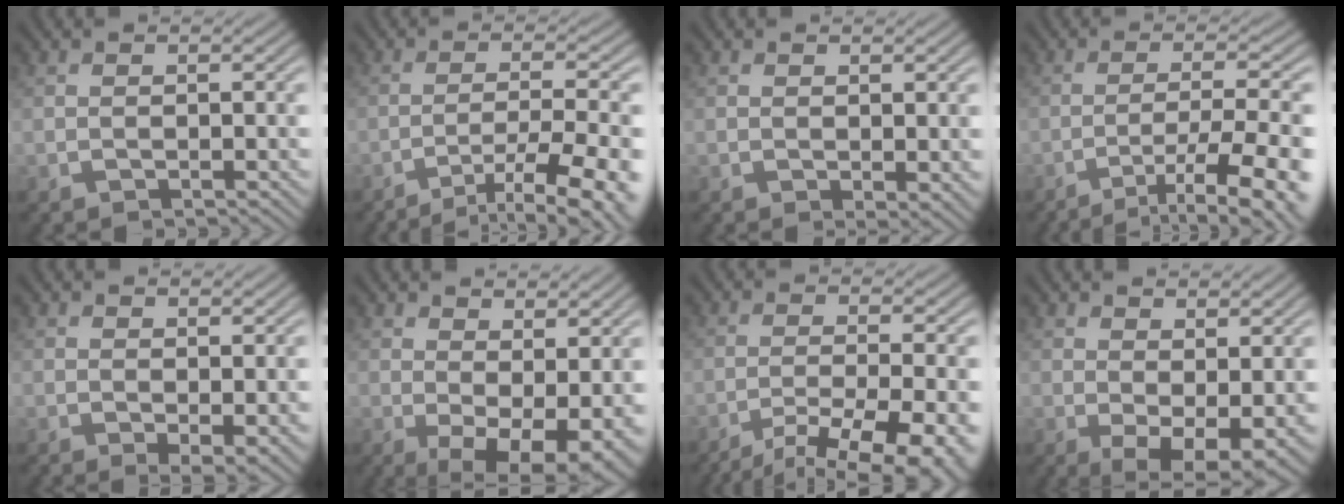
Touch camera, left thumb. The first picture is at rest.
{"total": 10.3, "force": [-6.8, 1.8, 7.5], "torque": [-0.122, -0.006, -0.093]}
{"total": 1.6, "force": [0.2, 0.7, 1.4], "torque": [-0.021, -0.006, 0.007]}
{"total": 10.8, "force": [-6.4, 2.0, 8.5], "torque": [-0.137, -0.001, -0.083]}
{"total": 2.6, "force": [0.4, 1.1, 2.3], "torque": [-0.039, -0.009, 0.011]}
{"total": 9.3, "force": [0.6, 4.8, 7.9], "torque": [-0.119, -0.019, 0.024]}
{"total": 10.2, "force": [-6.5, 2.3, 7.4], "torque": [-0.120, -0.018, -0.091]}
{"total": 6.4, "force": [0.7, 3.3, 5.5], "torque": [-0.093, -0.016, 0.021]}